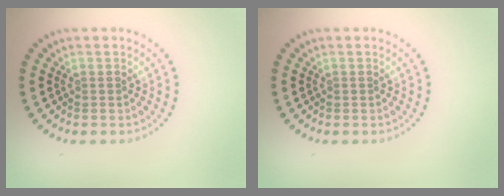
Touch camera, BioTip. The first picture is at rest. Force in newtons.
{"total": 0.0}